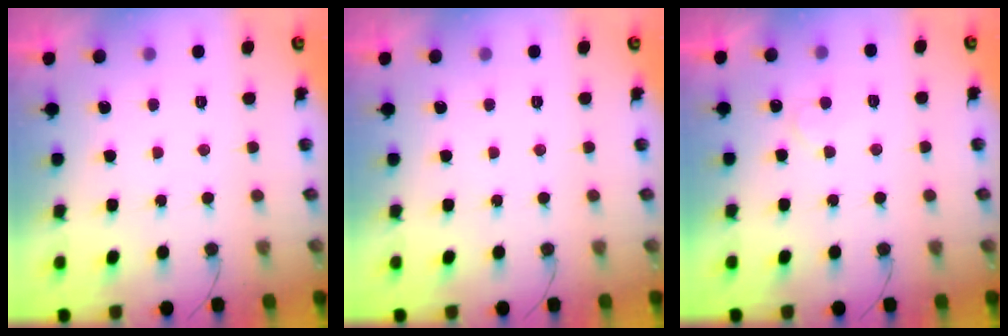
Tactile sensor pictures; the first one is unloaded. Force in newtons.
{"total": 0.0}
{"total": 6.6, "press": 6.6, "slide": 0.5}